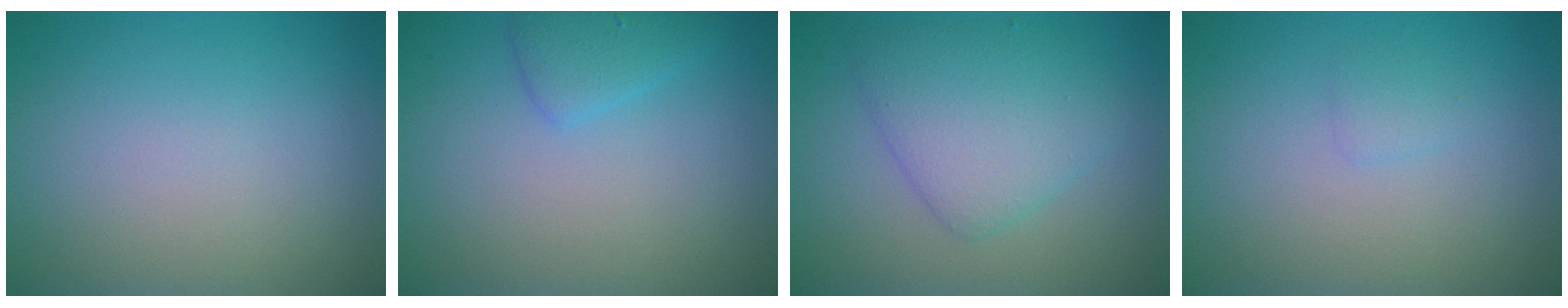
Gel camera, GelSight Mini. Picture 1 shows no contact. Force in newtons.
{"total": 1.9, "press": 1.9, "slide": 0.0}
{"total": 4.5, "press": 4.5, "slide": 0.2}
{"total": 0.8, "press": 0.8, "slide": 0.1}